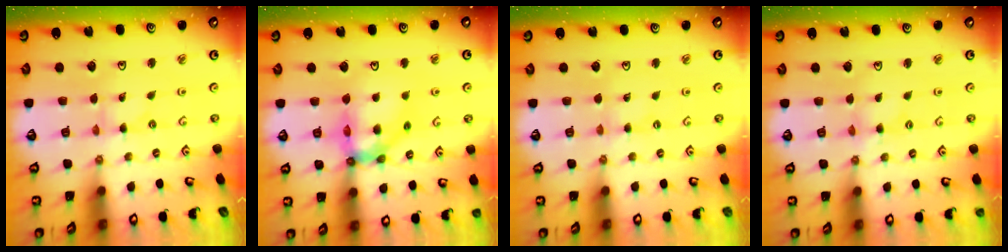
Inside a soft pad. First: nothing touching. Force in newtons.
{"total": 12.6, "press": 12.6, "slide": 1.5}
{"total": 0.0}
{"total": 1.2, "press": 1.2, "slide": 0.3}